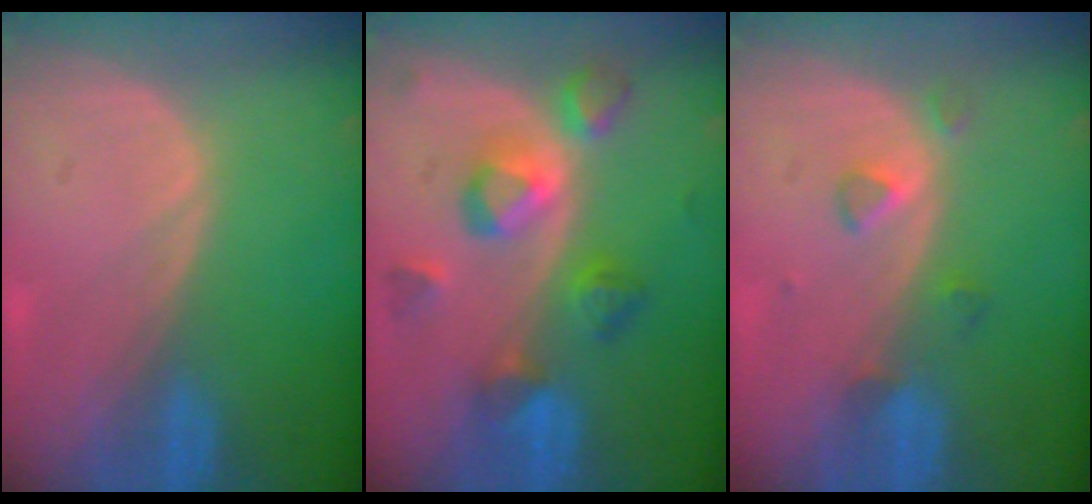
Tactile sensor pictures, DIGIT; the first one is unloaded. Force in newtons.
{"total": 7.7, "press": 7.7, "slide": 0.1}
{"total": 3.0, "press": 2.8, "slide": 0.9}